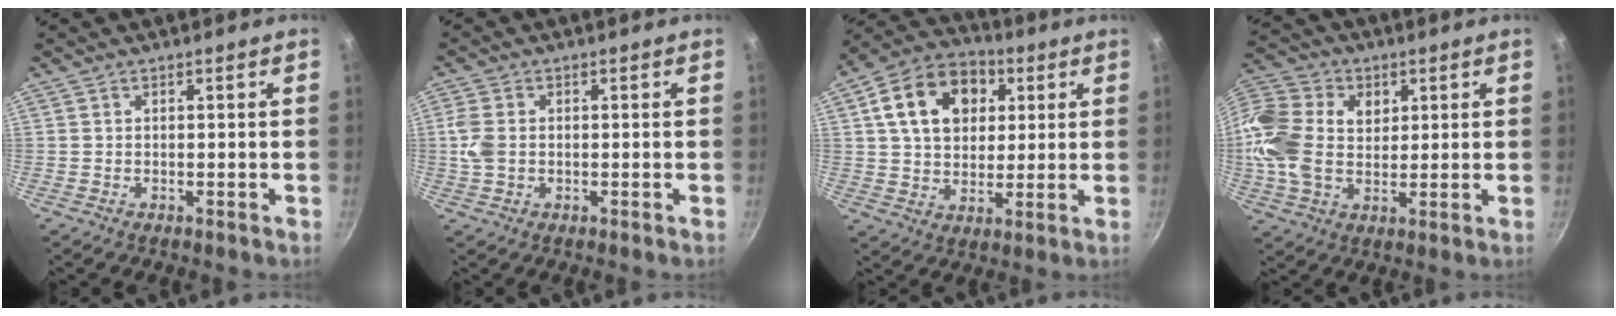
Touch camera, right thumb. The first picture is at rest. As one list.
[{"total": 4.3, "force": [0.0, 3.1, 3.1], "torque": [-0.070, 0.004, -0.001]}, {"total": 16.4, "force": [4.8, 12.0, 10.2], "torque": [-0.146, 0.012, 0.069]}, {"total": 18.9, "force": [3.0, 14.3, 12.0], "torque": [-0.258, 0.019, 0.043]}]